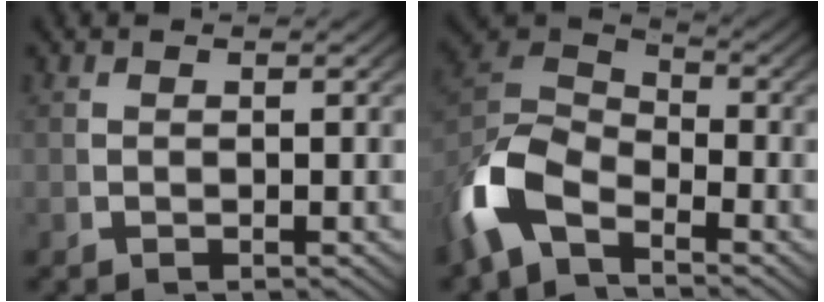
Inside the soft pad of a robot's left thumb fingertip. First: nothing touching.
{"total": 8.6, "force": [-2.0, 6.0, 5.8], "torque": [-0.133, -0.007, -0.038]}